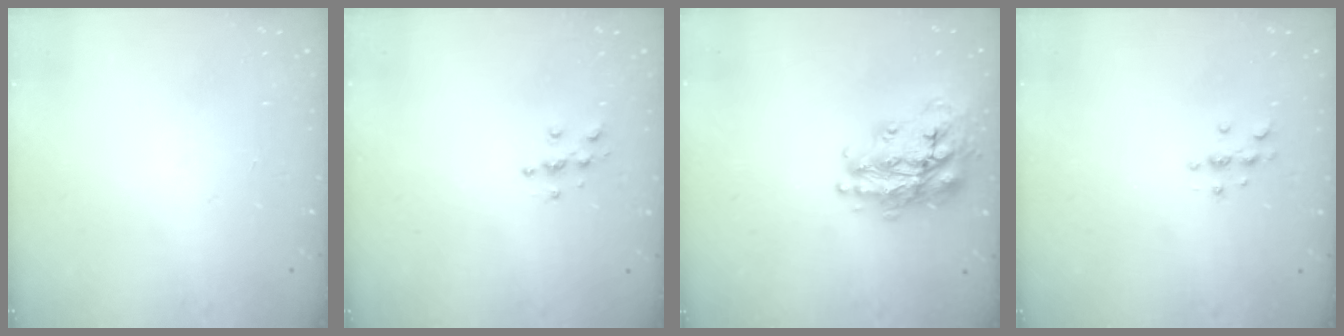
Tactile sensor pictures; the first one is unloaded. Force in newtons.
{"total": 5.0, "press": 5.0, "slide": 0.4}
{"total": 20.1, "press": 20.1, "slide": 1.4}
{"total": 3.0, "press": 3.0, "slide": 0.4}